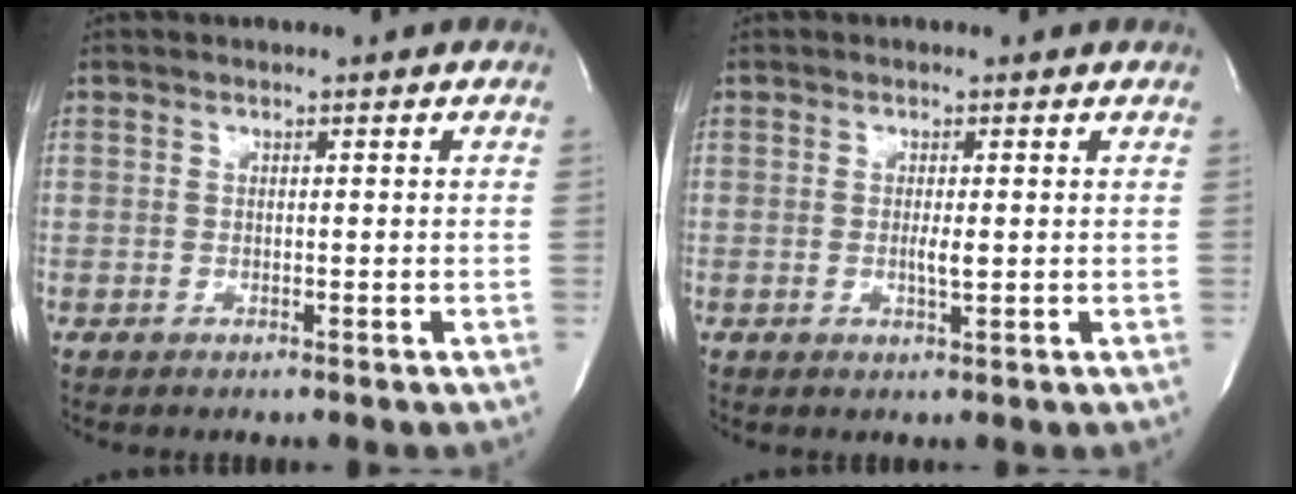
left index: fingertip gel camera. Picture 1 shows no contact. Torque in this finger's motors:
{"motor_torque": [0.27, 0.07, -0.02, 0.00]}